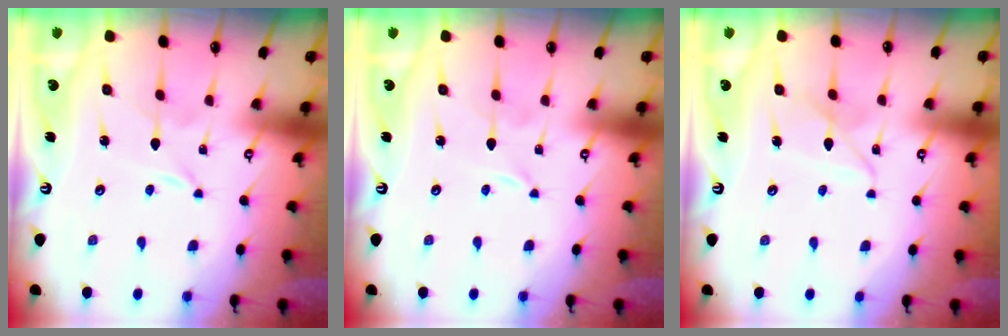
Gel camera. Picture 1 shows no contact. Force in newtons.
{"total": 0.0}
{"total": 7.3, "press": 7.3, "slide": 0.5}